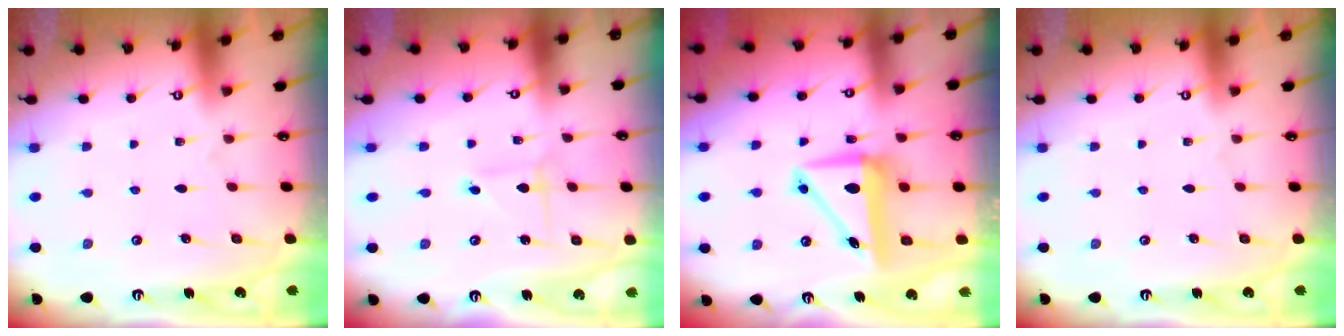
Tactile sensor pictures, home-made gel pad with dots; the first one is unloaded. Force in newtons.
{"total": 1.0, "press": 1.0, "slide": 0.1}
{"total": 8.7, "press": 8.5, "slide": 1.8}
{"total": 0.0}